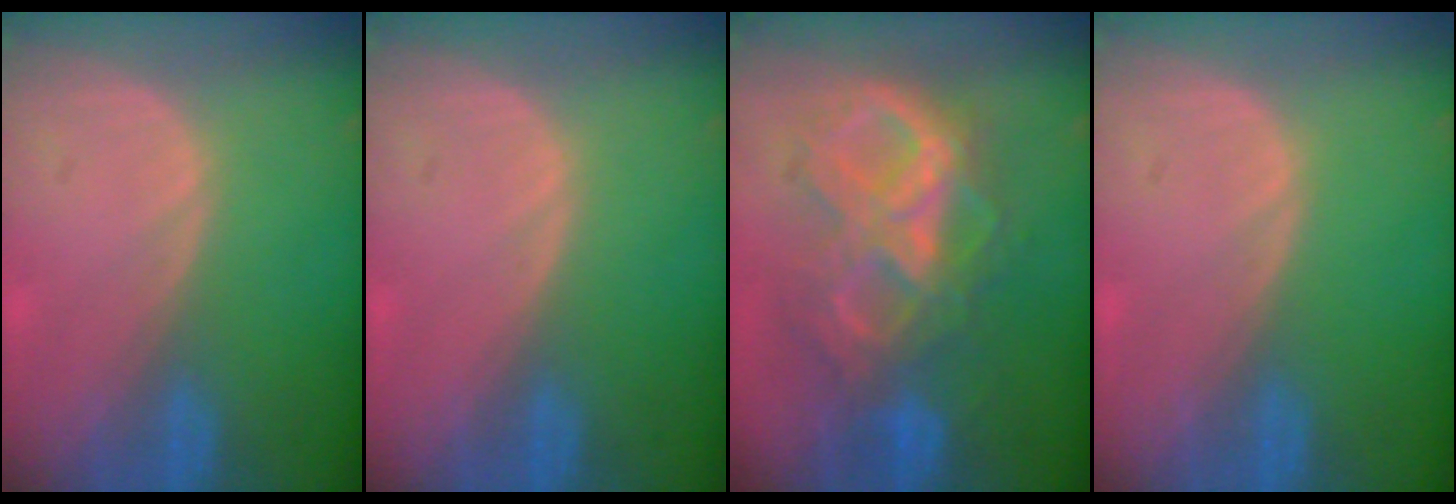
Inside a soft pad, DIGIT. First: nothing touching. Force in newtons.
{"total": 0.0}
{"total": 10.6, "press": 10.6, "slide": 1.0}
{"total": 0.0}